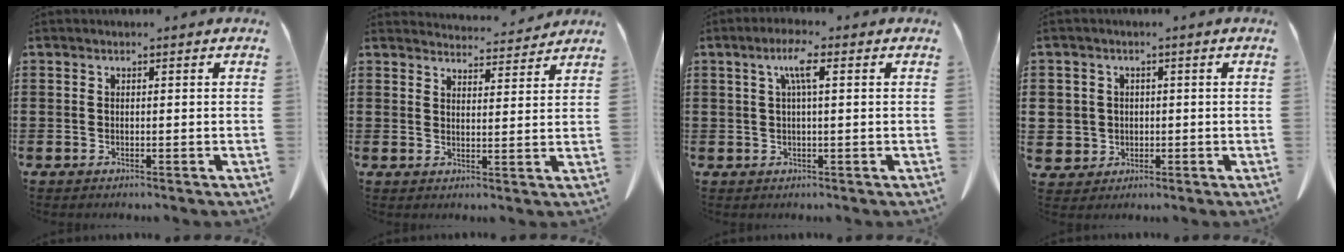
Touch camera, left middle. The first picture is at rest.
{"total": 4.3, "force": [4.3, 0.3, 0.4], "torque": [-0.011, -0.024, 0.078]}
{"total": 4.3, "force": [1.4, 0.8, 4.0], "torque": [-0.082, 0.009, 0.020]}
{"total": 3.7, "force": [0.2, 3.6, 0.4], "torque": [-0.033, 0.010, -0.001]}